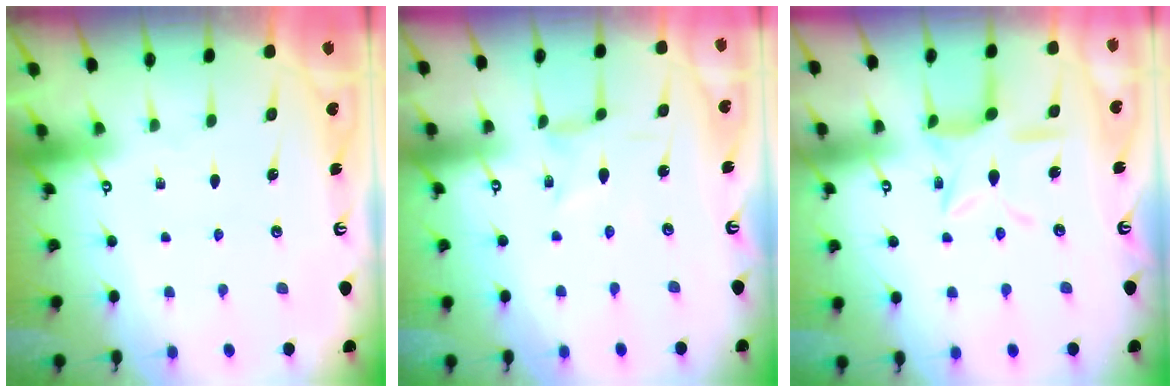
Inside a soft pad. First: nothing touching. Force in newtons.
{"total": 0.0}
{"total": 11.2, "press": 11.1, "slide": 0.8}